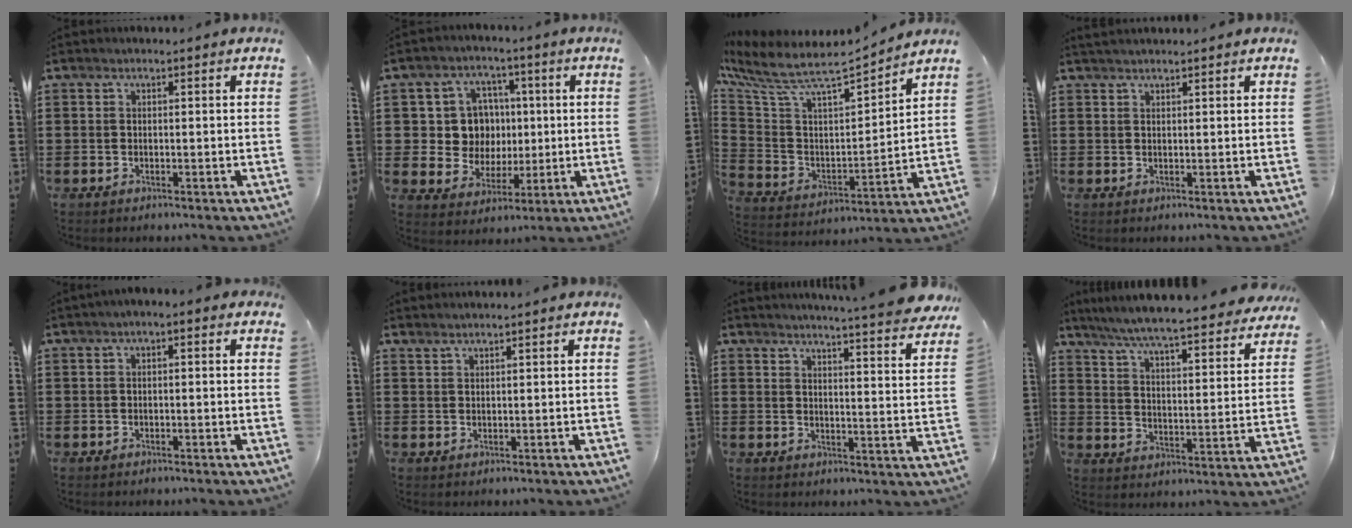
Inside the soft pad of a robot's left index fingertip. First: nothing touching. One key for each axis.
{"total": 8.9, "fx": 1.3, "fy": 8.1, "fz": 3.5, "tx": -0.084, "ty": 0.016, "tz": 0.030}
{"total": 7.2, "fx": 6.4, "fy": 1.2, "fz": 3.1, "tx": -0.095, "ty": -0.057, "tz": 0.101}
{"total": 1.1, "fx": 1.1, "fy": 0.0, "fz": 0.3, "tx": -0.006, "ty": 0.001, "tz": 0.021}
{"total": 1.1, "fx": -0.4, "fy": 0.2, "fz": 1.0, "tx": -0.017, "ty": -0.001, "tz": -0.007}
{"total": 1.2, "fx": 1.2, "fy": -0.1, "fz": 0.2, "tx": -0.005, "ty": -0.002, "tz": 0.023}
{"total": 5.0, "fx": 4.7, "fy": -1.0, "fz": 1.5, "tx": -0.032, "ty": -0.035, "tz": 0.076}
{"total": 6.2, "fx": 5.8, "fy": -0.7, "fz": 2.2, "tx": -0.071, "ty": -0.050, "tz": 0.094}